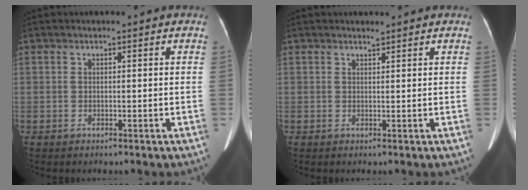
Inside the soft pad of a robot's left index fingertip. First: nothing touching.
{"total": 0.5, "force": [0.5, -0.1, 0.1], "torque": [-0.005, -0.009, 0.013]}